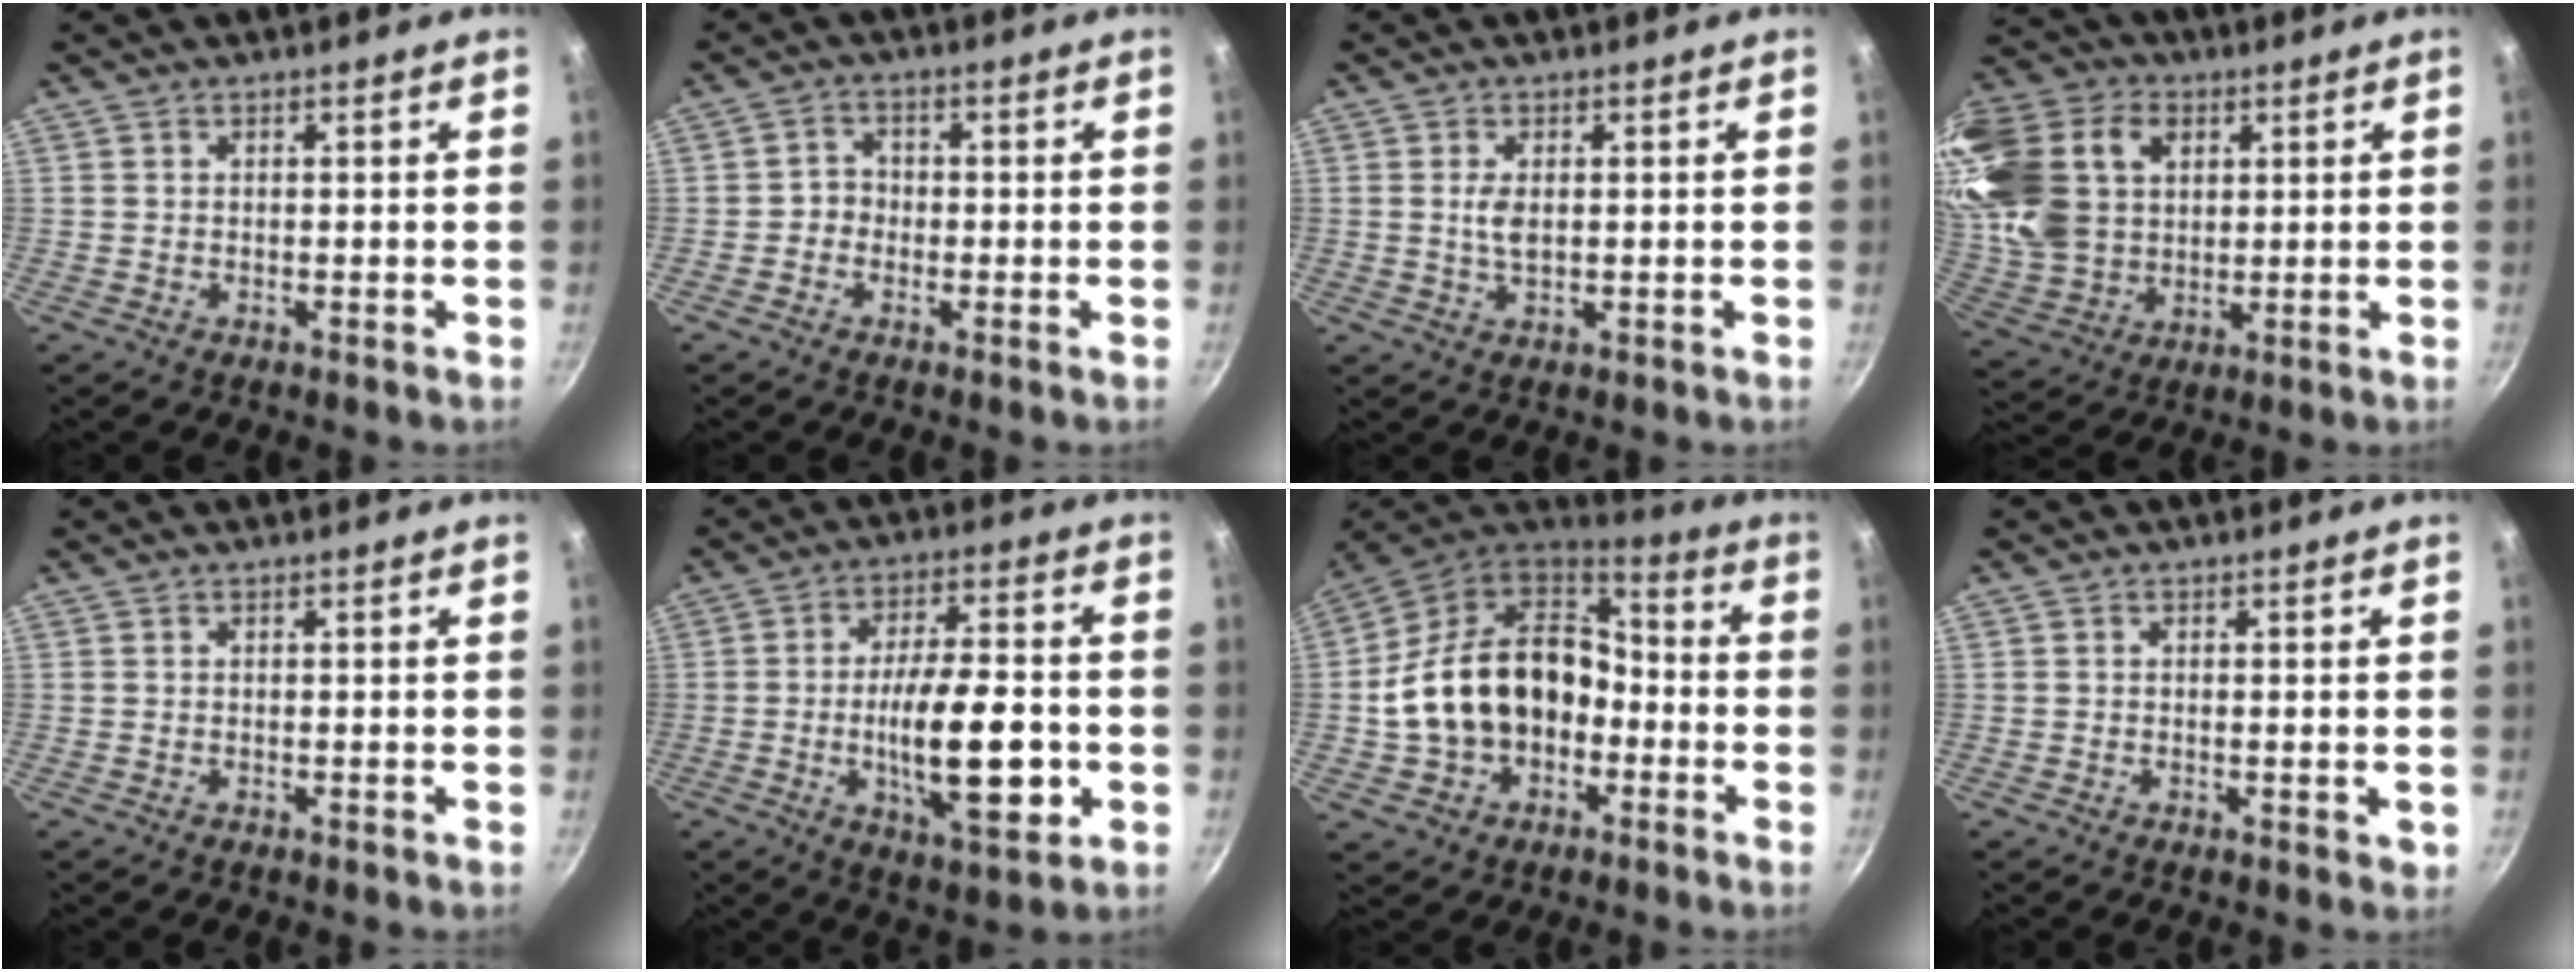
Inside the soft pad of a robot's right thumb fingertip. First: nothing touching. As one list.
[{"total": 2.8, "force": [-0.9, 2.4, 0.9], "torque": [0.005, 0.015, -0.022]}, {"total": 3.2, "force": [0.4, 1.7, 2.6], "torque": [-0.050, -0.004, 0.009]}, {"total": 24.9, "force": [7.0, 18.5, 15.2], "torque": [-0.315, 0.010, 0.137]}, {"total": 0.0}, {"total": 17.1, "force": [-3.2, 6.3, 15.6], "torque": [-0.236, 0.014, -0.049]}, {"total": 20.7, "force": [-3.1, 15.4, 13.4], "torque": [-0.215, 0.065, -0.050]}, {"total": 1.3, "force": [-0.1, 0.5, 1.2], "torque": [-0.016, 0.000, -0.003]}]